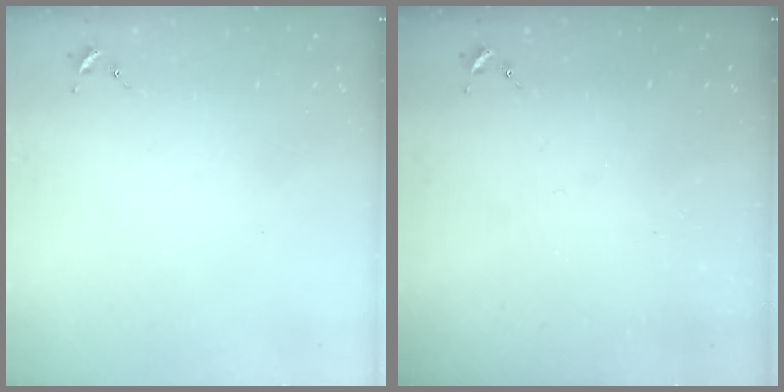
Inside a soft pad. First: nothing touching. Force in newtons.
{"total": 0.0}